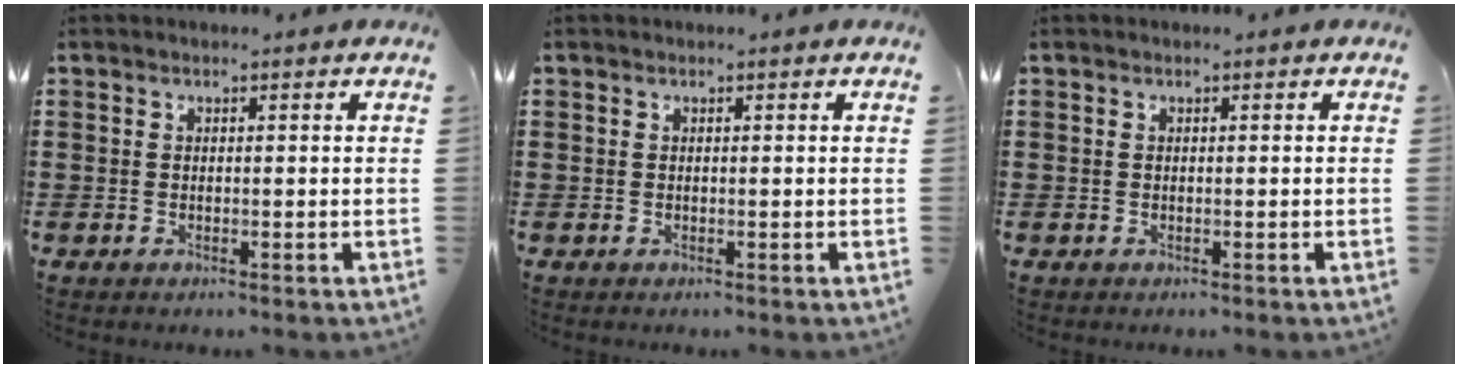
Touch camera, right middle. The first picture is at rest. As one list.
[{"total": 0.0}, {"total": 0.0}]